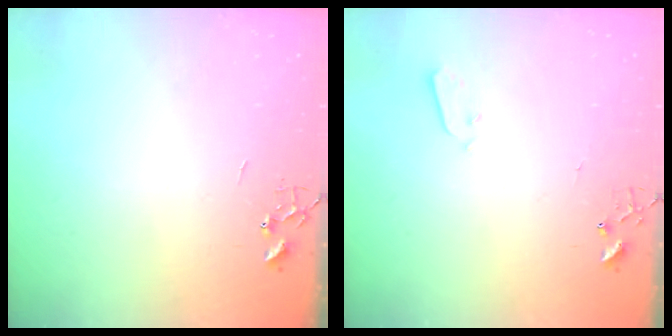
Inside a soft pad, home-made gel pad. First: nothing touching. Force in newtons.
{"total": 3.0, "press": 3.0, "slide": 0.3}